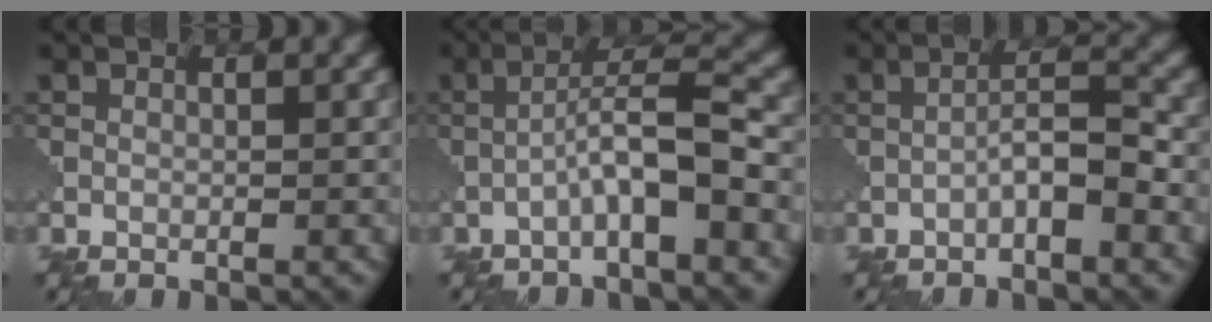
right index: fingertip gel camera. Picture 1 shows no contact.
{"total": 4.7, "force": [-1.8, 0.6, 4.3], "torque": [-0.072, 0.022, -0.040]}
{"total": 3.0, "force": [-1.5, 0.6, 2.5], "torque": [-0.046, 0.015, -0.032]}